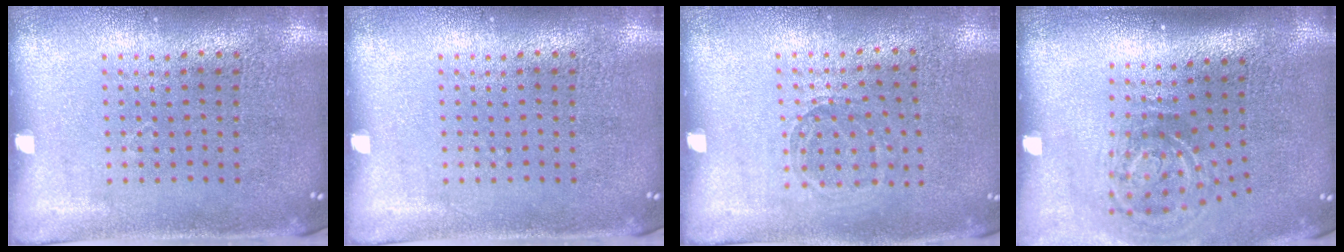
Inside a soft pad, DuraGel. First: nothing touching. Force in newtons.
{"total": 0.0}
{"total": 0.8, "press": 0.8, "slide": 0.1}
{"total": 2.0, "press": 1.3, "slide": 1.6}